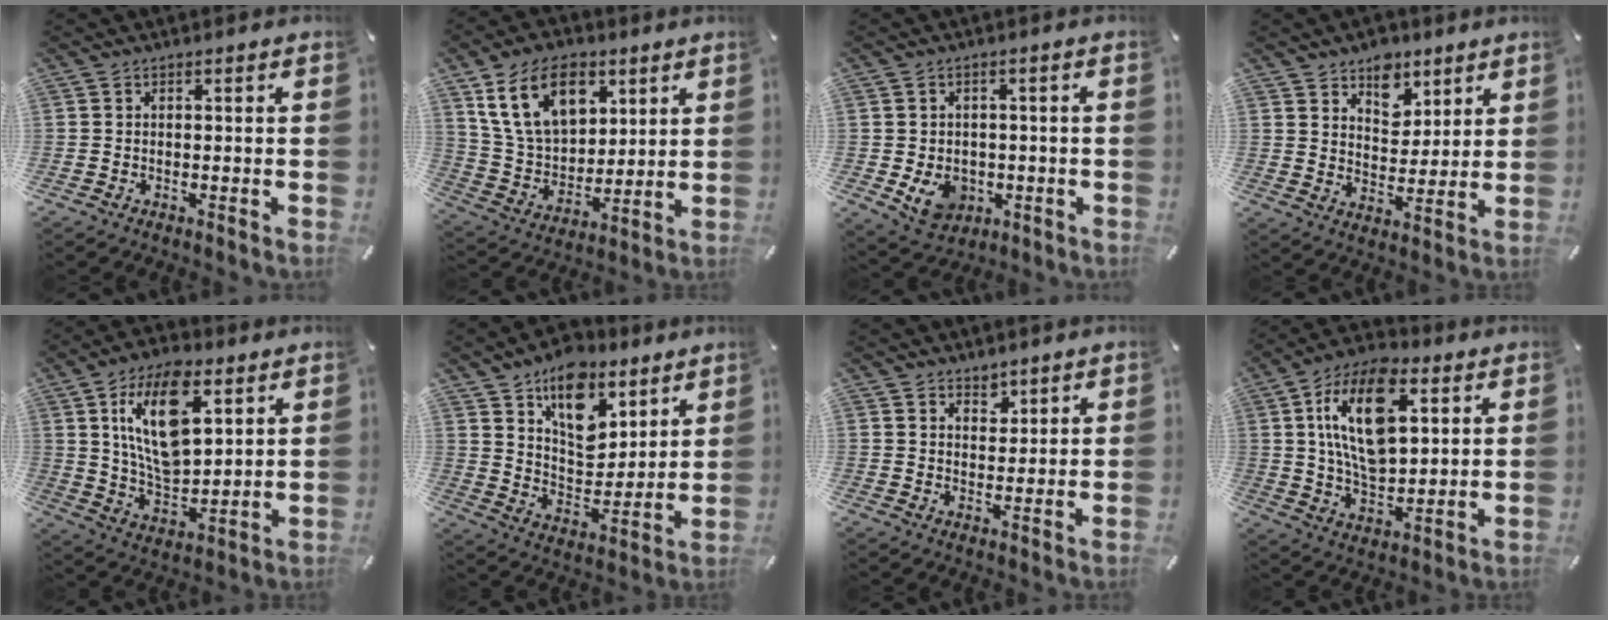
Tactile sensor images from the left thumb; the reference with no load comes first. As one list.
[{"total": 16.9, "force": [8.2, 11.4, 9.3], "torque": [-0.184, -0.020, 0.153]}, {"total": 7.0, "force": [-1.4, 5.8, 3.5], "torque": [-0.057, 0.003, -0.024]}, {"total": 8.2, "force": [5.6, 5.9, 1.6], "torque": [-0.006, -0.040, 0.098]}, {"total": 17.2, "force": [7.1, 9.3, 12.6], "torque": [-0.253, -0.013, 0.119]}, {"total": 14.3, "force": [9.3, 9.0, 6.1], "torque": [-0.089, -0.070, 0.169]}, {"total": 3.3, "force": [2.5, 2.2, 0.0], "torque": [0.016, -0.017, 0.042]}, {"total": 18.7, "force": [6.0, 10.6, 14.2], "torque": [-0.287, -0.002, 0.100]}]